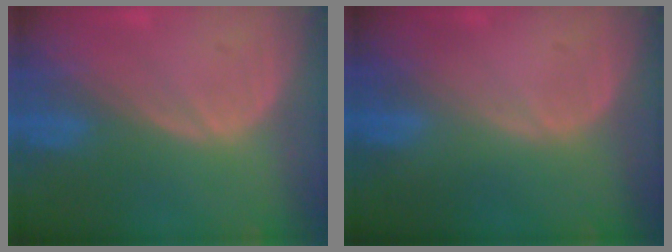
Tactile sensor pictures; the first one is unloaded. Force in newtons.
{"total": 0.0}